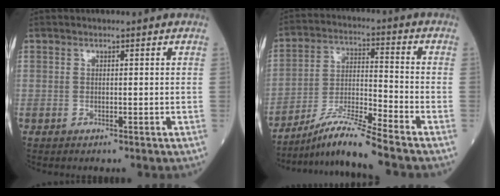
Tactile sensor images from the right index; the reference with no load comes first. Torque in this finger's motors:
{"motor_torque": [-0.20, -0.34, 0.20, 0.04]}